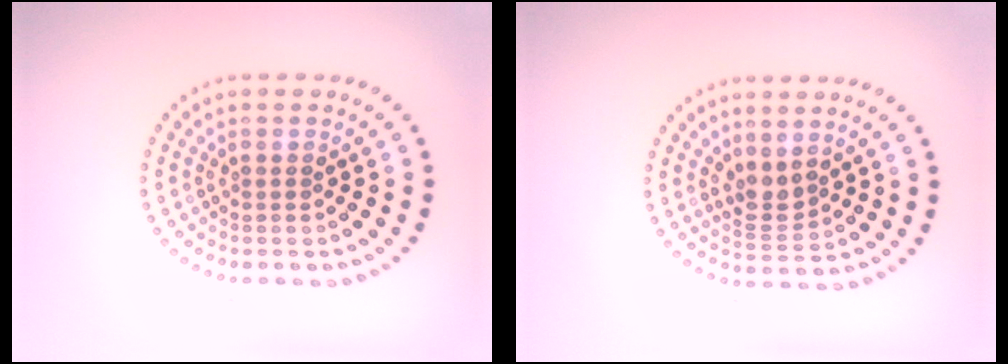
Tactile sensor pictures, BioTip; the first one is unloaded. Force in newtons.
{"total": 2.0, "press": 1.7, "slide": 1.1}